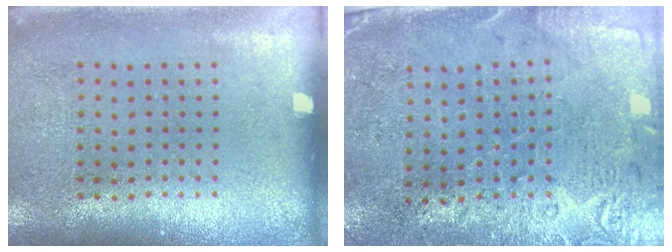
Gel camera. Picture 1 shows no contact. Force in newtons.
{"total": 2.7, "press": 2.4, "slide": 1.4}